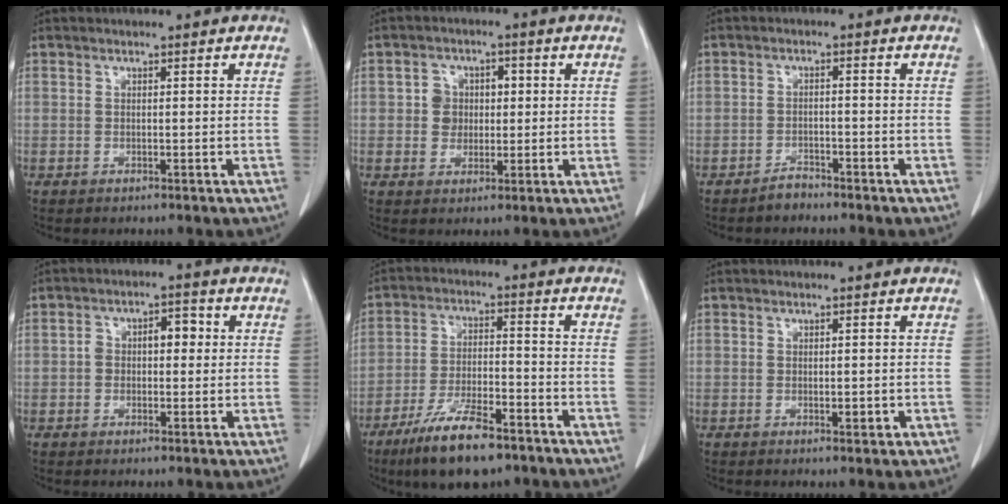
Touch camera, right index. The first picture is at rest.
{"total": 4.9, "force": [0.3, 4.3, 2.2], "torque": [-0.040, 0.022, 0.009]}
{"total": 2.6, "force": [-2.3, 1.1, 0.6], "torque": [-0.012, 0.003, -0.037]}
{"total": 6.0, "force": [0.5, 3.4, 4.9], "torque": [-0.087, 0.037, 0.011]}
{"total": 12.6, "force": [-8.5, 3.3, 8.7], "torque": [-0.163, -0.013, -0.146]}
{"total": 2.2, "force": [-0.5, 1.0, 1.9], "torque": [-0.033, -0.003, -0.002]}